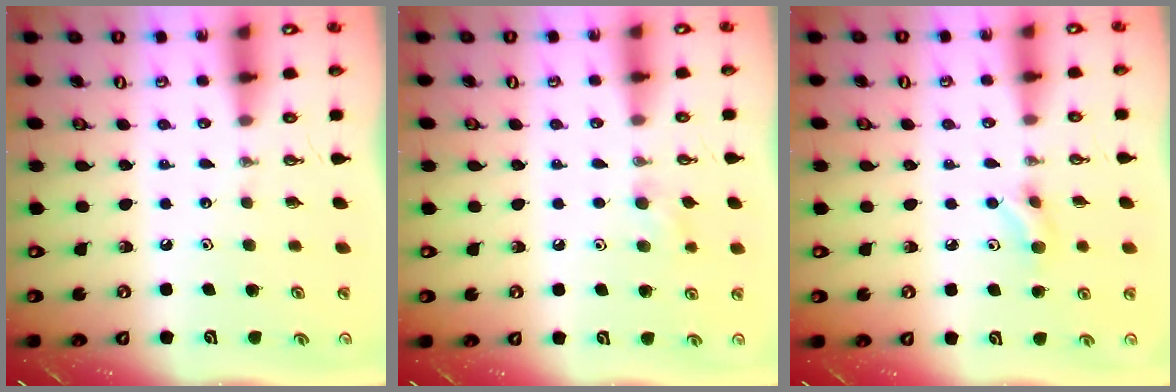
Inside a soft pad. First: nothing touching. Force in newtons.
{"total": 6.9, "press": 6.6, "slide": 2.3}
{"total": 5.4, "press": 5.3, "slide": 0.9}